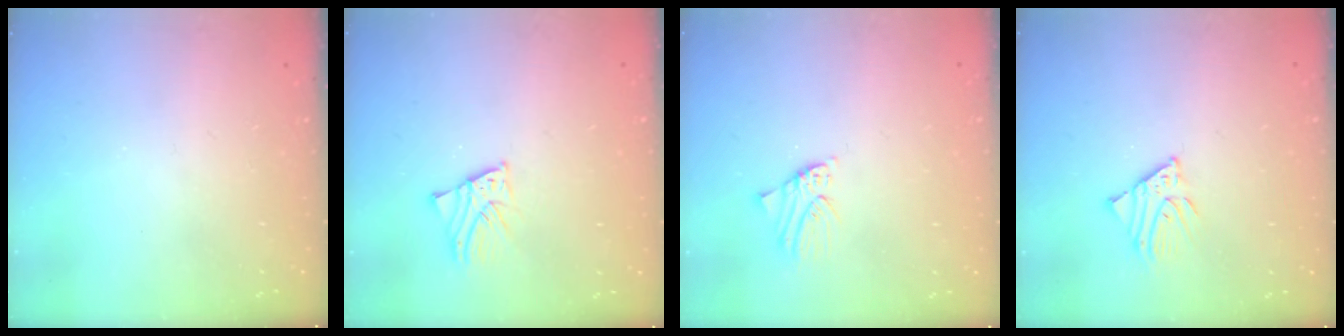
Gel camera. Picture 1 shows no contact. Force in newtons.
{"total": 2.3, "press": 2.3, "slide": 0.2}
{"total": 0.8, "press": 0.8, "slide": 0.1}
{"total": 3.9, "press": 3.8, "slide": 0.4}